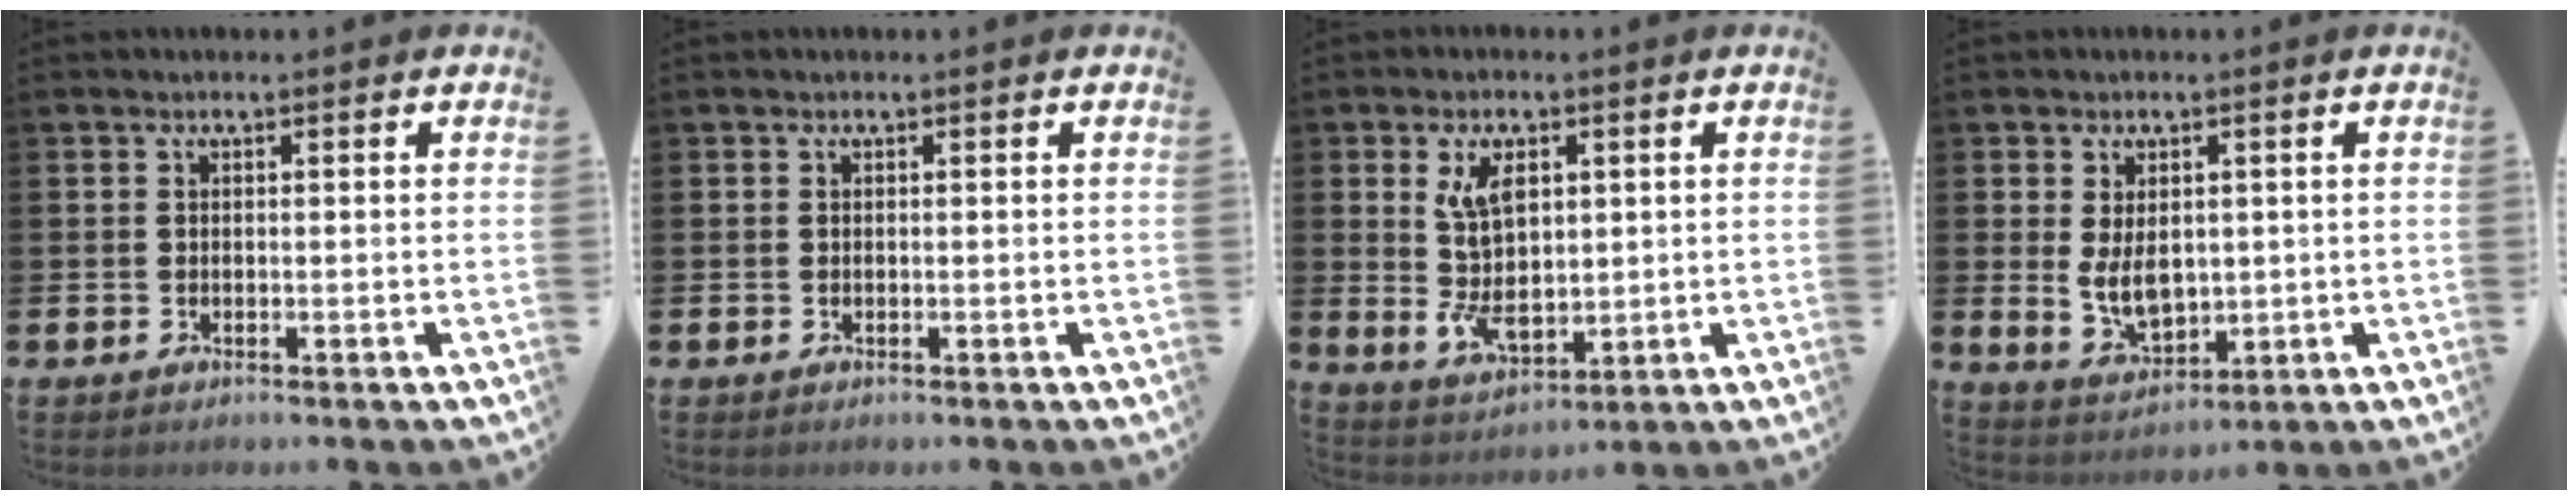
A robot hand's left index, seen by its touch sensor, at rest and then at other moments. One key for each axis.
{"total": 0.0}
{"total": 7.5, "fx": 2.0, "fy": 4.3, "fz": 5.9, "tx": -0.110, "ty": -0.006, "tz": 0.027}
{"total": 4.9, "fx": 0.8, "fy": 3.0, "fz": 3.7, "tx": -0.053, "ty": -0.001, "tz": 0.011}